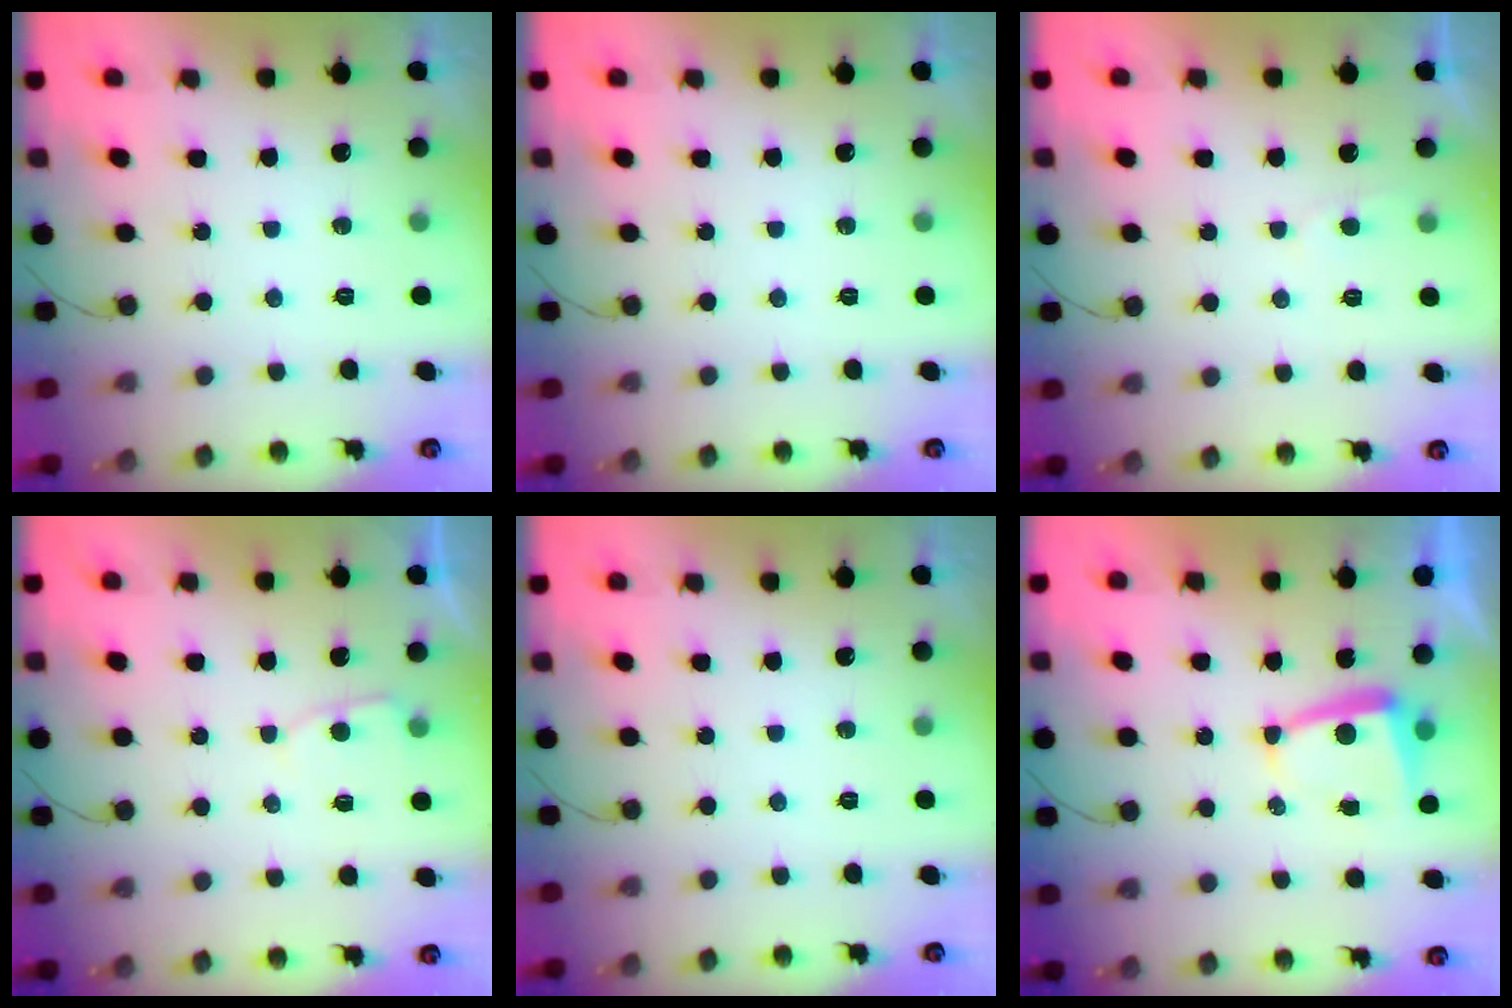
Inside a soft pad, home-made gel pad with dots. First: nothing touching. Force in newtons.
{"total": 0.0}
{"total": 1.4, "press": 1.4, "slide": 0.2}
{"total": 2.7, "press": 2.7, "slide": 0.3}
{"total": 0.0}
{"total": 4.8, "press": 4.8, "slide": 0.6}